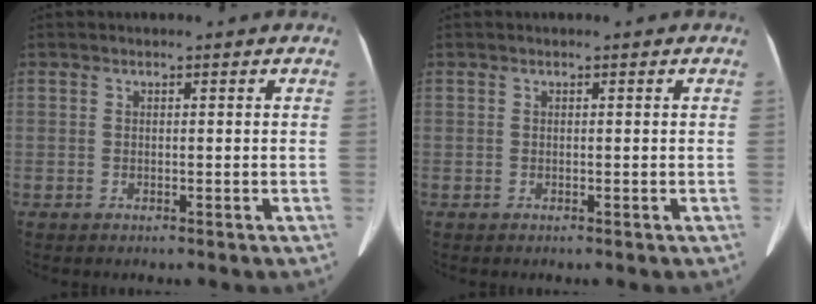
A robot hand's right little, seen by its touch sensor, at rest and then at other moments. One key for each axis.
{"total": 0.0}